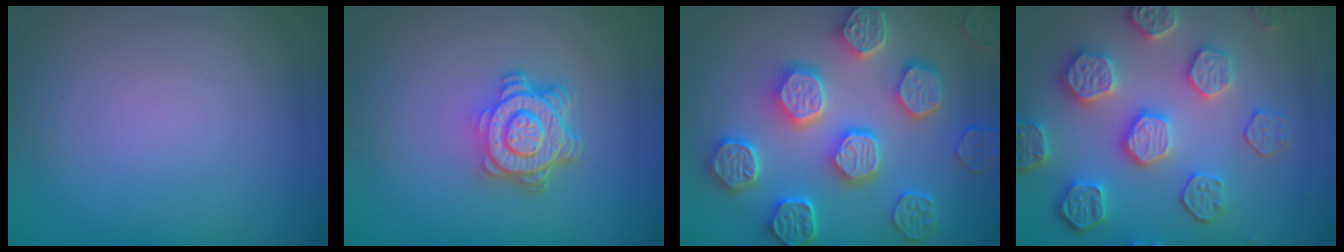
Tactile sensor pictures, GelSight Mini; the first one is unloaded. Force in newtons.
{"total": 4.8, "press": 3.7, "slide": 3.1}
{"total": 8.0, "press": 6.4, "slide": 4.7}
{"total": 5.6, "press": 5.1, "slide": 2.2}